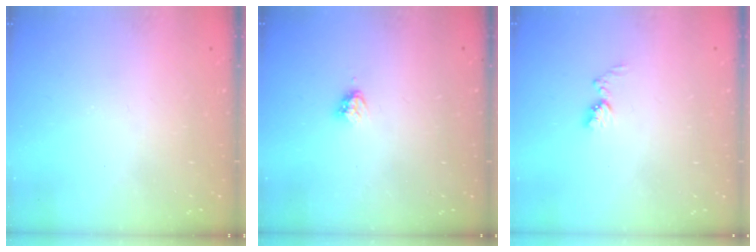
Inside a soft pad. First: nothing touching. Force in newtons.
{"total": 3.5, "press": 3.5, "slide": 0.3}
{"total": 5.6, "press": 5.5, "slide": 0.5}